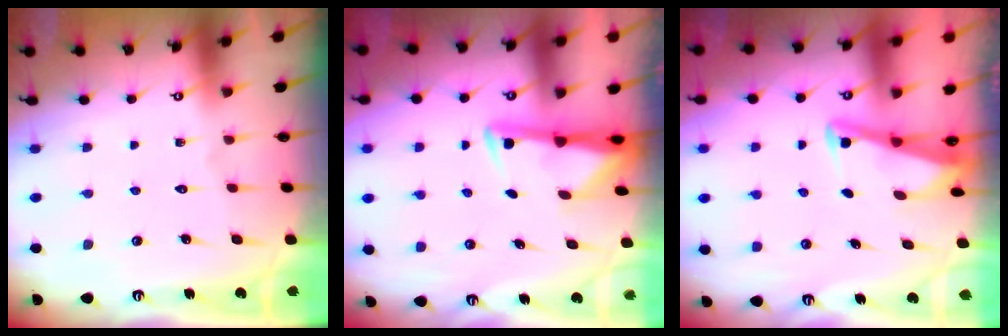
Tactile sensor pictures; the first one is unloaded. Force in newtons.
{"total": 2.8, "press": 2.8, "slide": 0.5}
{"total": 2.7, "press": 2.7, "slide": 0.3}